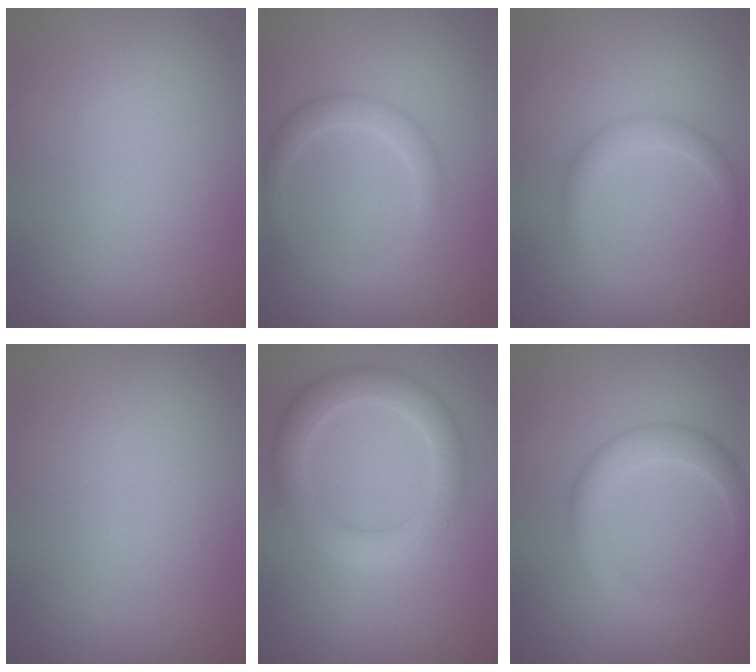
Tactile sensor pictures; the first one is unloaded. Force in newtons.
{"total": 2.1, "press": 2.1, "slide": 0.1}
{"total": 1.7, "press": 1.7, "slide": 0.1}
{"total": 0.0}
{"total": 4.0, "press": 4.0, "slide": 0.0}
{"total": 3.0, "press": 3.0, "slide": 0.0}